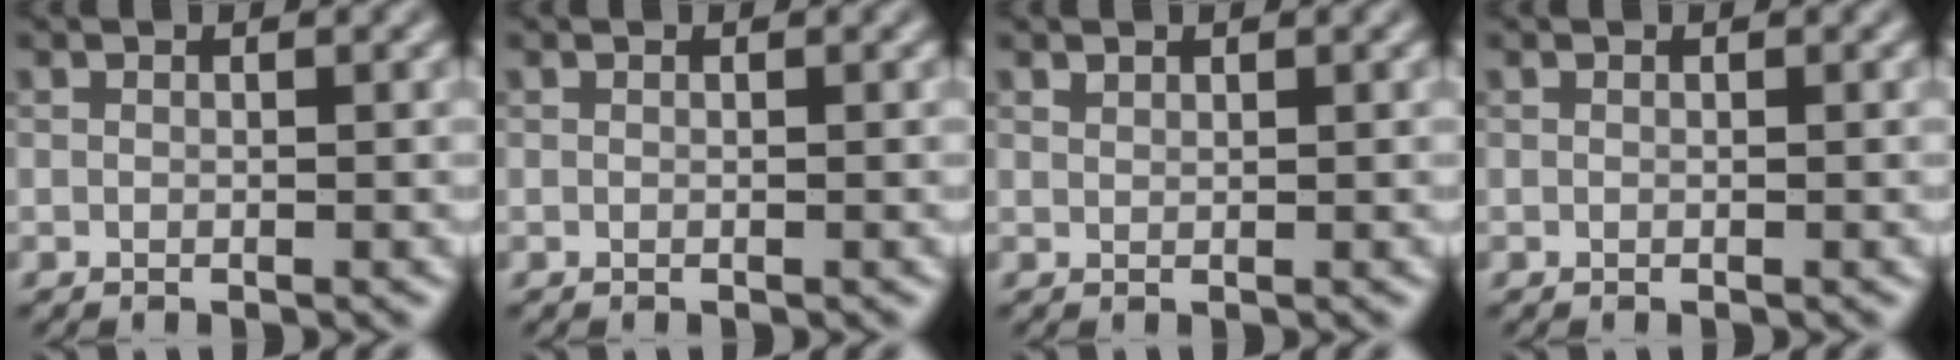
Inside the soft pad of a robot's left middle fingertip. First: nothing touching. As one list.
[{"total": 0.0}, {"total": 0.5, "force": [0.5, 0.1, 0.0], "torque": [-0.003, 0.001, 0.012]}, {"total": 0.0}]